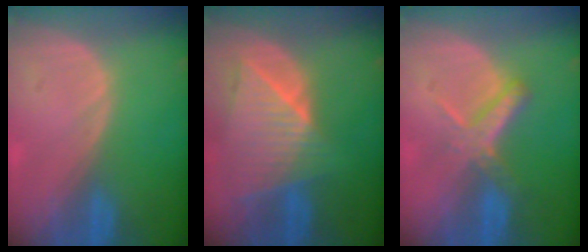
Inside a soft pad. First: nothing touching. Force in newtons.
{"total": 9.2, "press": 8.2, "slide": 4.2}
{"total": 5.5, "press": 4.9, "slide": 2.5}